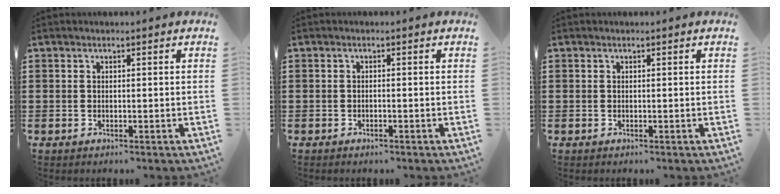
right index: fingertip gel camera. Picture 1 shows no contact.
{"total": 0.6, "force": [-0.5, 0.1, 0.3], "torque": [-0.008, -0.004, -0.009]}
{"total": 0.0}